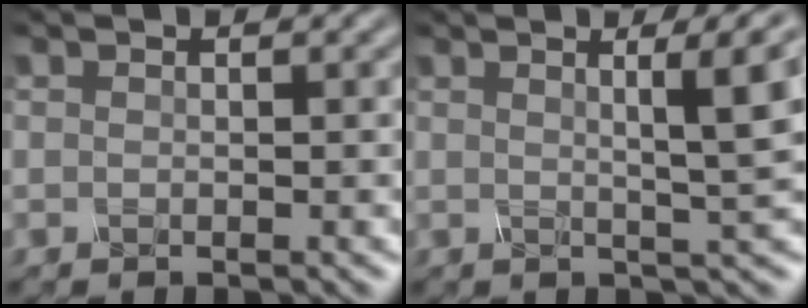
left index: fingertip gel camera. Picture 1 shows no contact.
{"total": 7.1, "force": [2.2, 1.6, 6.6], "torque": [-0.058, 0.022, 0.029]}